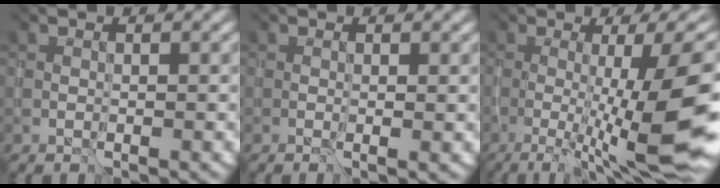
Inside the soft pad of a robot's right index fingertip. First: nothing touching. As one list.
[{"total": 1.2, "force": [0.0, 0.4, 1.2], "torque": [-0.015, 0.000, 0.003]}, {"total": 12.4, "force": [-2.7, 2.1, 11.9], "torque": [-0.170, -0.013, -0.018]}]